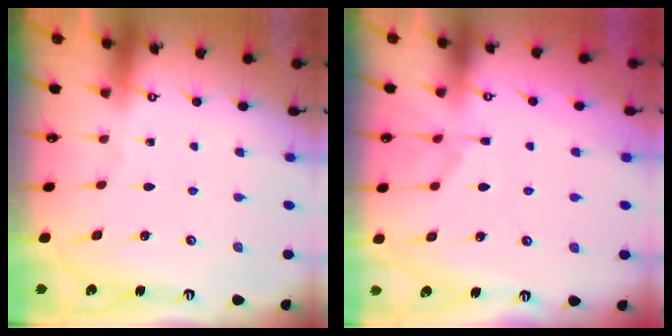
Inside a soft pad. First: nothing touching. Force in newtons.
{"total": 1.4, "press": 0.6, "slide": 1.2}